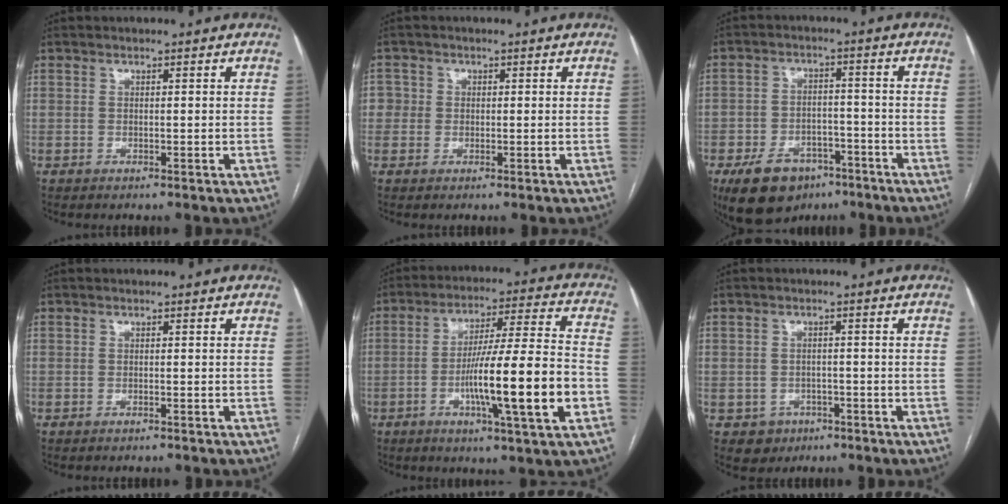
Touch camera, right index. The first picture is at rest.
{"total": 2.3, "force": [0.1, 2.3, 0.0], "torque": [0.015, 0.007, -0.001]}
{"total": 11.1, "force": [-7.2, 6.6, 5.3], "torque": [-0.092, 0.006, -0.110]}
{"total": 0.6, "force": [-0.6, 0.1, 0.2], "torque": [-0.009, -0.002, -0.009]}
{"total": 16.9, "force": [-4.7, 0.1, 16.3], "torque": [-0.272, -0.003, -0.077]}
{"total": 3.9, "force": [-1.7, 3.5, 0.2], "torque": [0.006, 0.013, -0.019]}